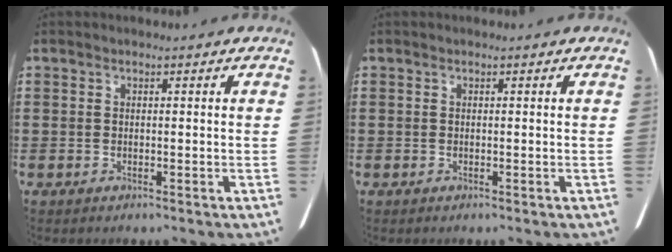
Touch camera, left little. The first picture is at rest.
{"total": 0.0}